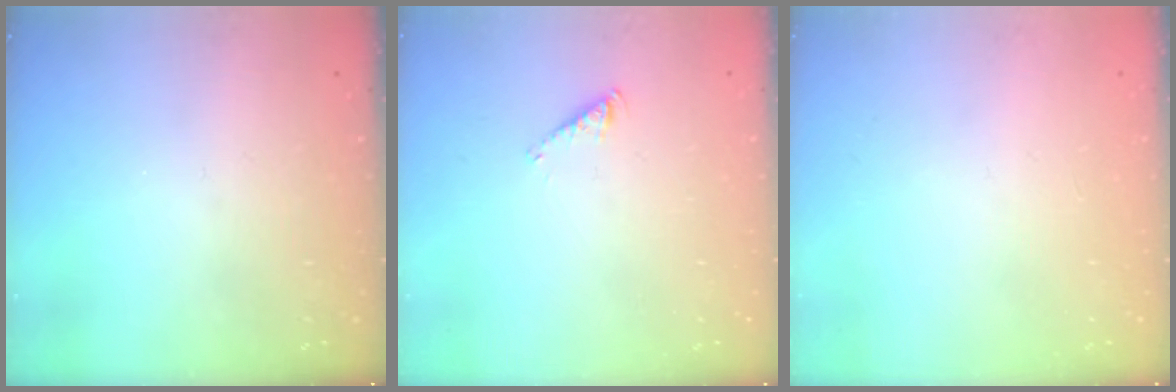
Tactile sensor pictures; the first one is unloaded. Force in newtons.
{"total": 3.3, "press": 3.3, "slide": 0.5}
{"total": 0.0}